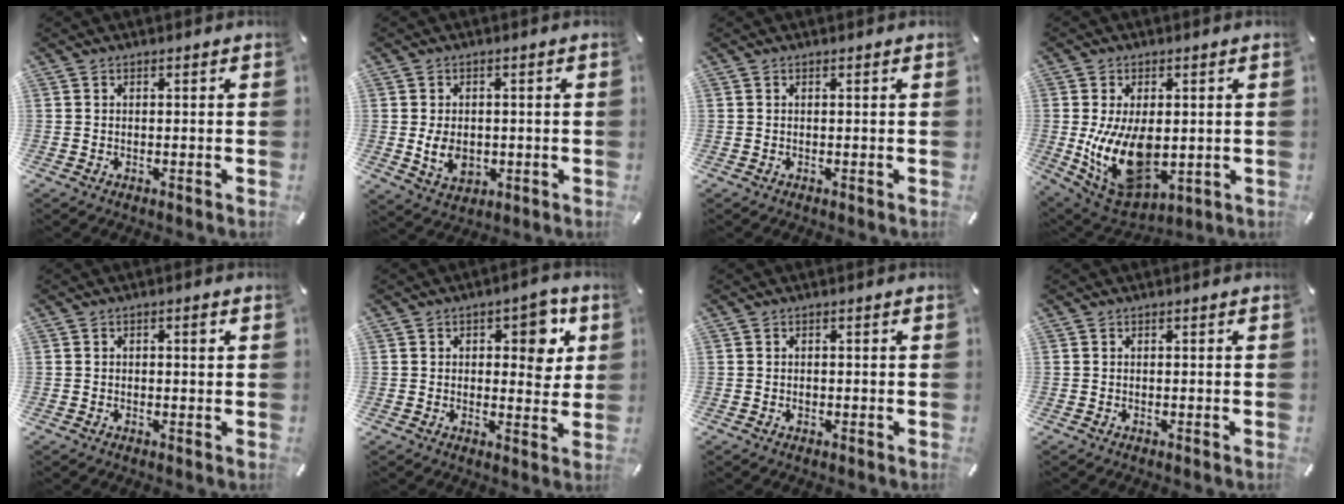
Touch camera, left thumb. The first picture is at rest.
{"total": 6.8, "force": [-1.0, 5.2, 4.3], "torque": [-0.086, -0.004, -0.020]}
{"total": 0.0}
{"total": 15.0, "force": [-0.8, 9.4, 11.7], "torque": [-0.237, -0.017, -0.009]}
{"total": 1.7, "force": [0.3, 1.0, 1.4], "torque": [-0.021, 0.005, 0.001]}
{"total": 8.6, "force": [2.8, 5.1, 6.4], "torque": [-0.067, -0.011, 0.037]}
{"total": 1.0, "force": [-0.2, 0.8, 0.5], "torque": [-0.010, 0.003, -0.006]}
{"total": 0.0}